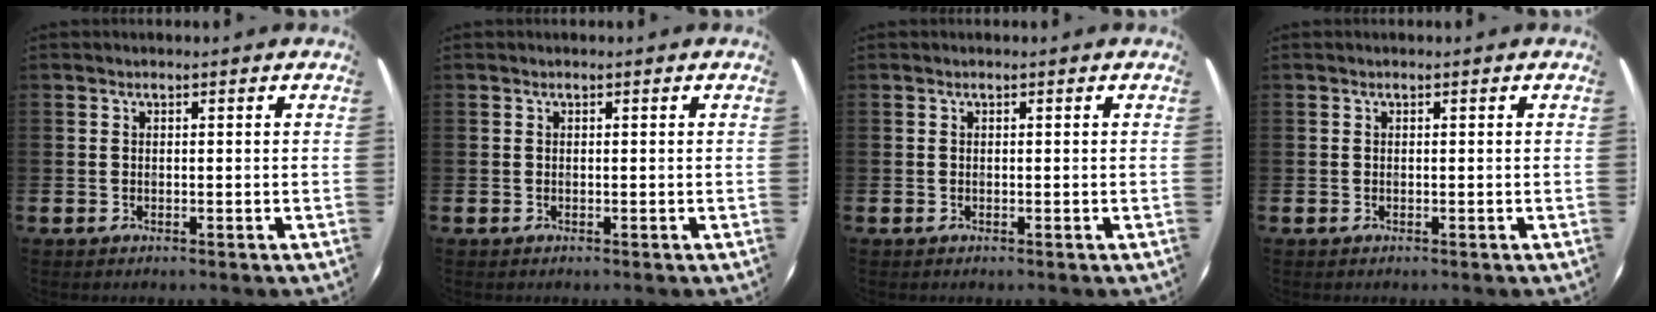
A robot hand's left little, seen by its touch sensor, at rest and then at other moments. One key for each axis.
{"total": 0.0}
{"total": 0.0}
{"total": 0.0}